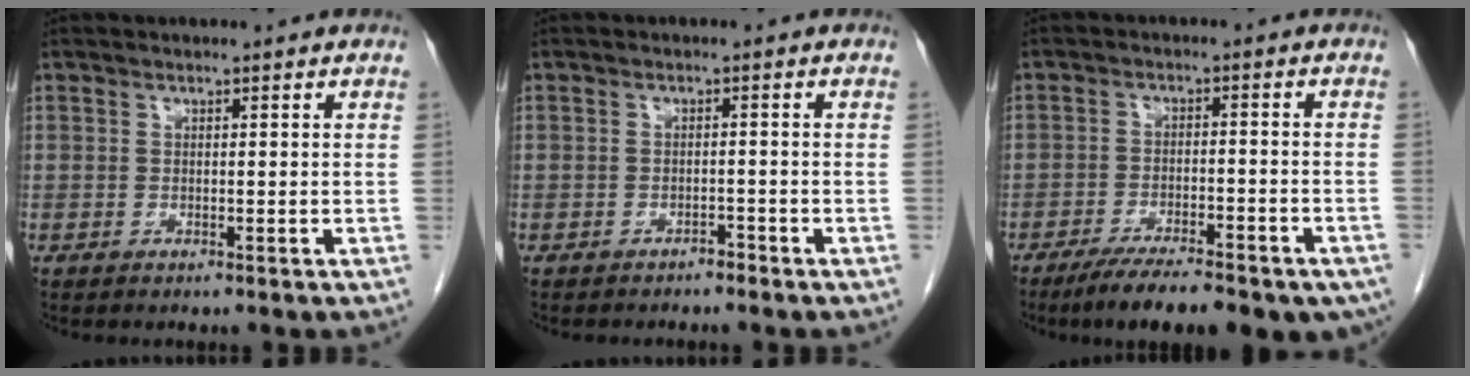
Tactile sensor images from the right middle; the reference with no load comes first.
{"total": 1.3, "force": [-1.2, 0.3, 0.3], "torque": [-0.009, 0.000, -0.016]}
{"total": 16.4, "force": [-12.1, 4.1, 10.2], "torque": [-0.119, -0.008, -0.169]}